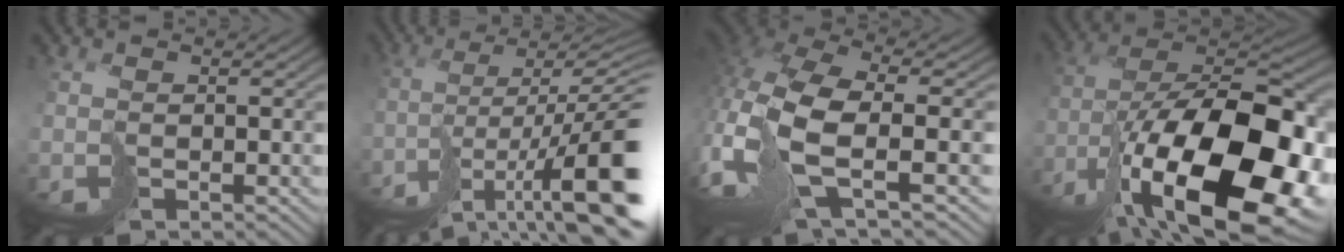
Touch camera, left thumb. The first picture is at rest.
{"total": 14.3, "force": [-6.2, 2.8, 12.6], "torque": [-0.203, -0.008, -0.102]}
{"total": 12.2, "force": [-3.0, 5.0, 10.8], "torque": [-0.264, -0.014, -0.062]}
{"total": 19.9, "force": [-9.8, 8.3, 15.3], "torque": [-0.251, -0.026, -0.148]}